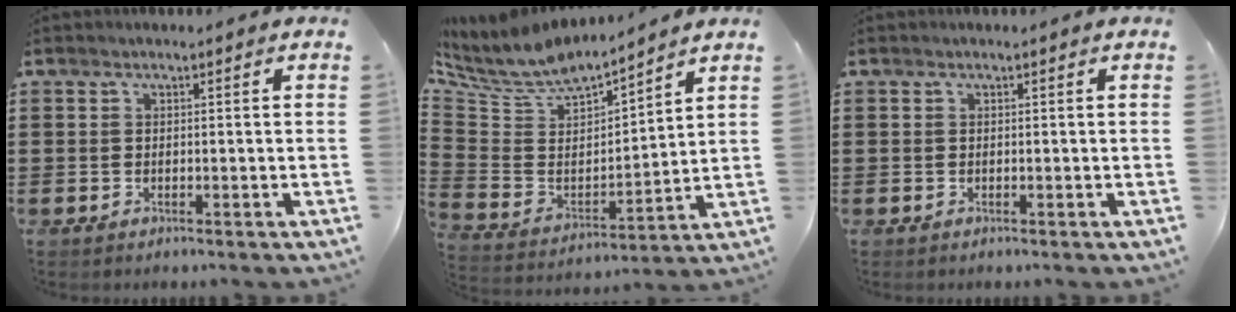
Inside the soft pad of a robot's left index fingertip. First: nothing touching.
{"total": 7.0, "force": [6.1, 2.0, 2.6], "torque": [-0.085, -0.045, 0.101]}
{"total": 0.0}